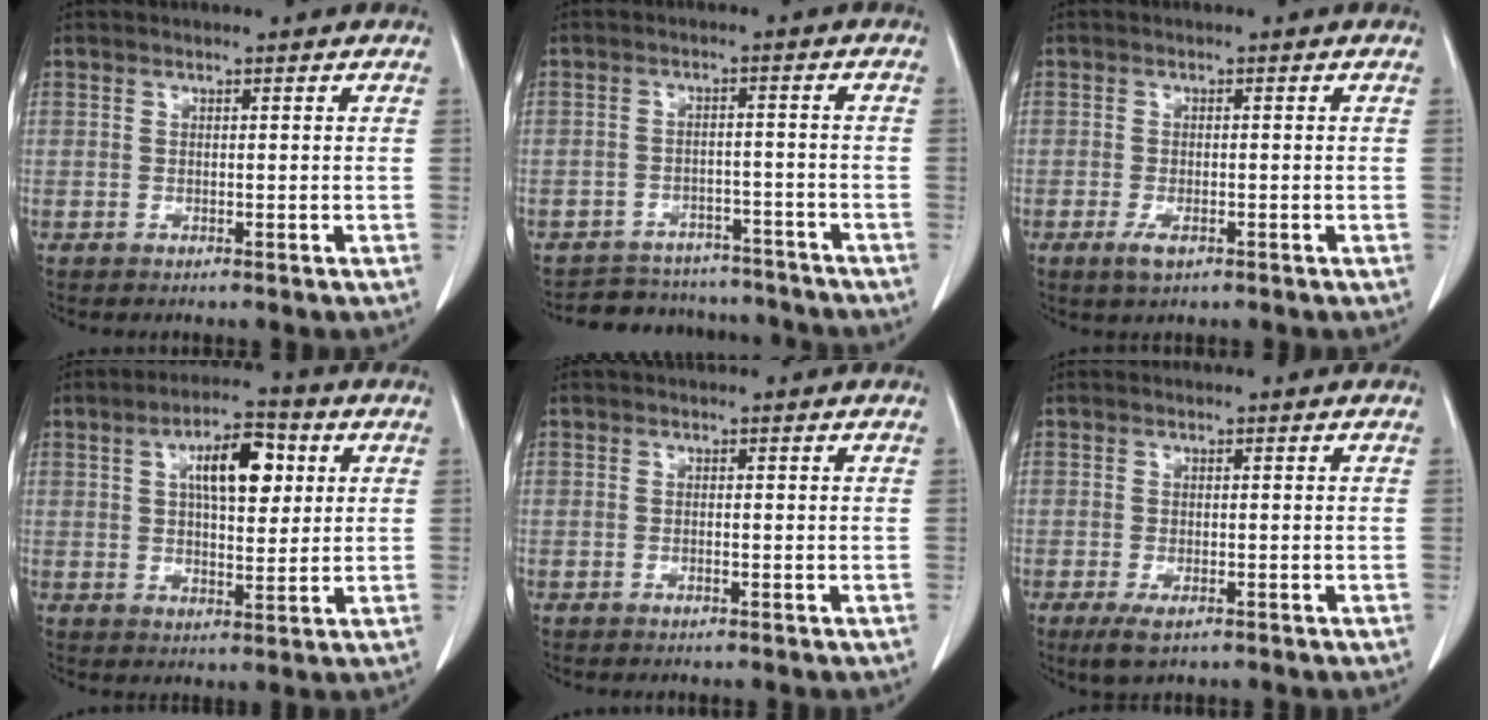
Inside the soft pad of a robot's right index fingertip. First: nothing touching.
{"total": 10.6, "force": [-9.9, 3.7, 0.7], "torque": [-0.003, 0.021, -0.128]}
{"total": 2.5, "force": [-1.3, 0.9, 1.9], "torque": [-0.037, -0.002, -0.021]}
{"total": 9.3, "force": [2.9, 3.6, 8.1], "torque": [-0.131, 0.016, 0.045]}
{"total": 0.5, "force": [-0.2, 0.1, 0.5], "torque": [-0.011, 0.000, -0.003]}
{"total": 3.3, "force": [-1.9, 1.1, 2.4], "torque": [-0.050, -0.007, -0.029]}